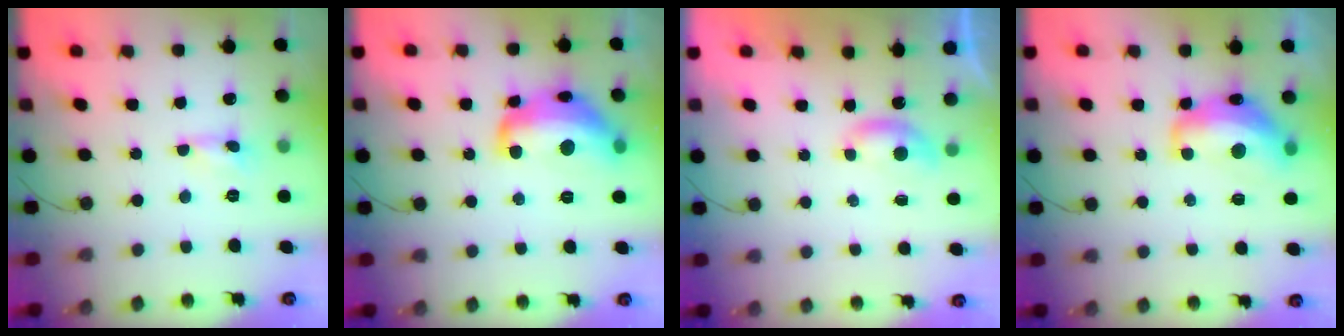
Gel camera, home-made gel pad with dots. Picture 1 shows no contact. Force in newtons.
{"total": 17.8, "press": 17.8, "slide": 0.9}
{"total": 4.4, "press": 4.4, "slide": 0.5}
{"total": 15.6, "press": 15.6, "slide": 1.1}